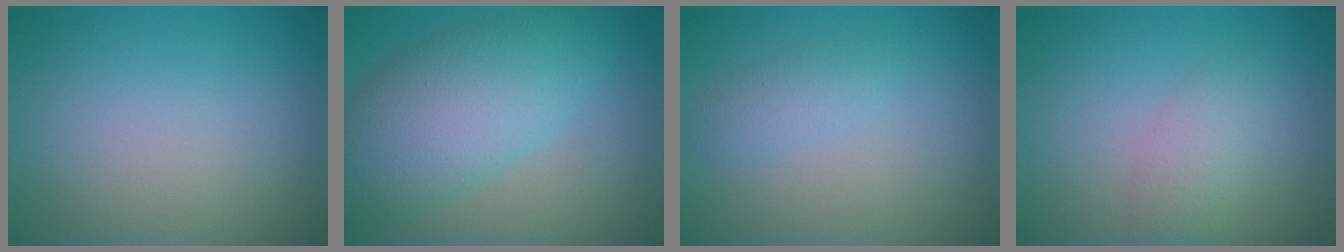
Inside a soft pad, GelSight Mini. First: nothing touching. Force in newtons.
{"total": 7.9, "press": 7.9, "slide": 0.2}
{"total": 1.5, "press": 1.5, "slide": 0.1}
{"total": 2.2, "press": 2.2, "slide": 0.2}